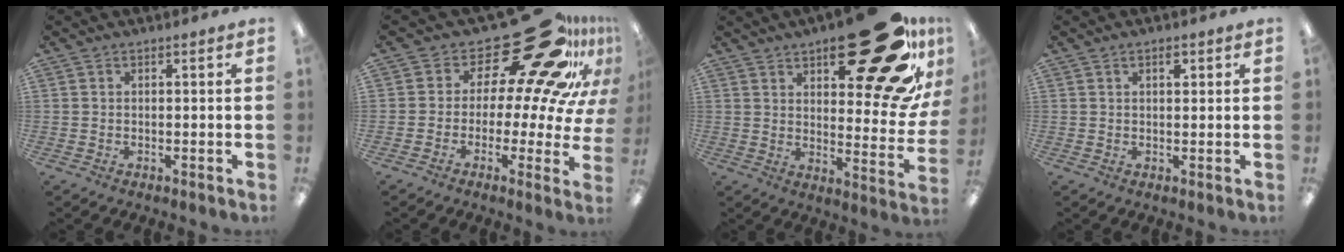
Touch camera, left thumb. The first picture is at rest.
{"total": 24.7, "force": [14.9, 9.7, 17.1], "torque": [-0.210, -0.128, 0.260]}
{"total": 30.2, "force": [17.6, 11.2, 21.9], "torque": [-0.253, -0.114, 0.280]}
{"total": 2.1, "force": [1.2, 1.0, 1.4], "torque": [-0.014, -0.004, 0.017]}